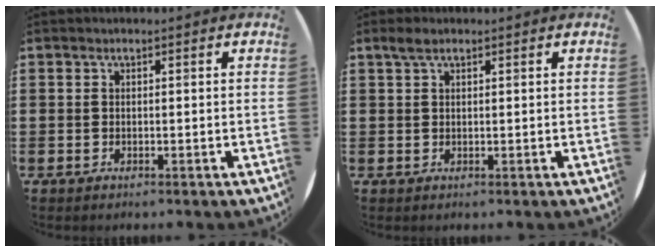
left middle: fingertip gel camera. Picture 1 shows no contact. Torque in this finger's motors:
{"motor_torque": [0.60, -0.71, 0.07, 0.07]}